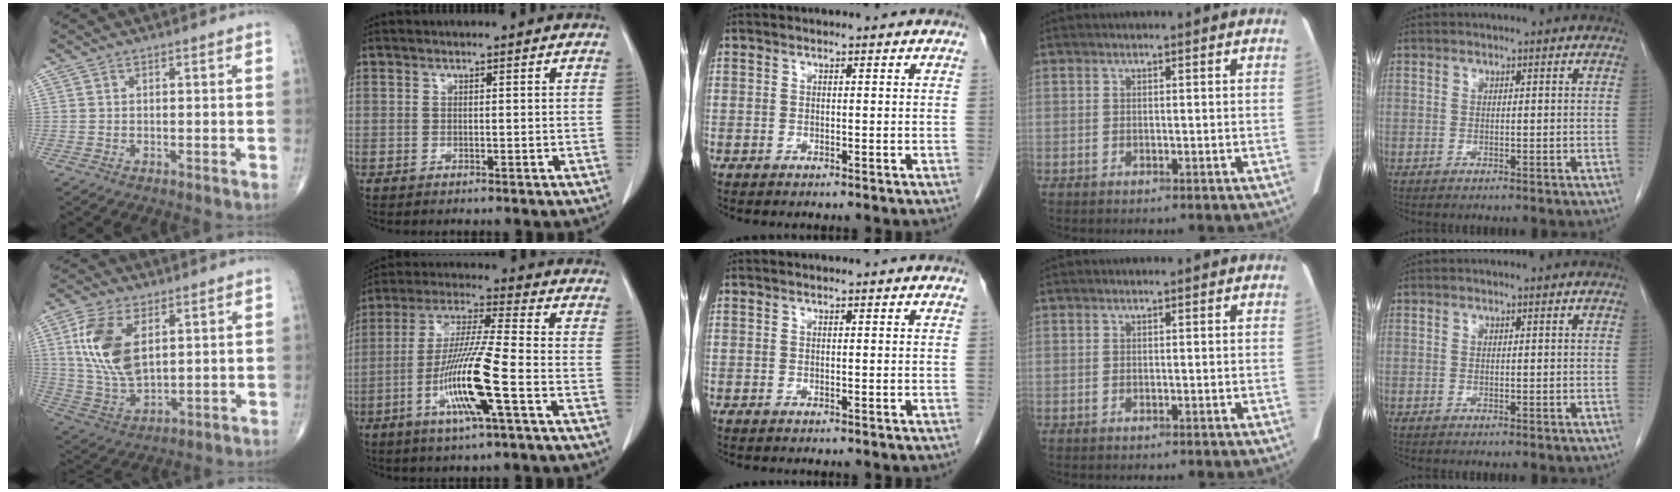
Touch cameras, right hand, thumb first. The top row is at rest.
{"thumb": {"total": 13.8, "force": [4.1, 7.3, 10.9], "torque": [-0.219, -0.015, 0.089]}, "index": {"total": 13.1, "force": [-4.6, -0.2, 12.3], "torque": [-0.247, -0.011, -0.093]}}